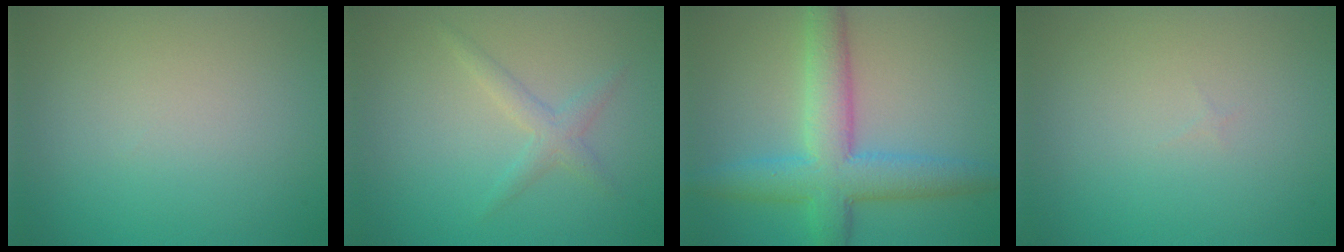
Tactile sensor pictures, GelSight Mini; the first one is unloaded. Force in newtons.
{"total": 1.7, "press": 1.7, "slide": 0.0}
{"total": 6.9, "press": 6.9, "slide": 0.2}
{"total": 0.0}